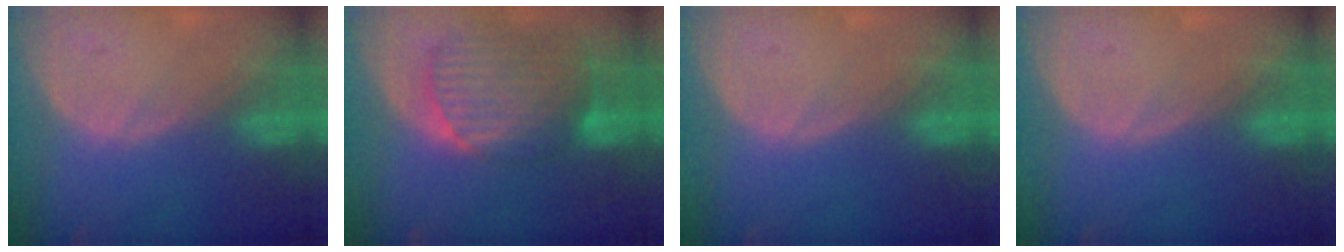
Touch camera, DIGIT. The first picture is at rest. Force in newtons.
{"total": 10.6, "press": 9.1, "slide": 5.6}
{"total": 0.0}
{"total": 0.0}